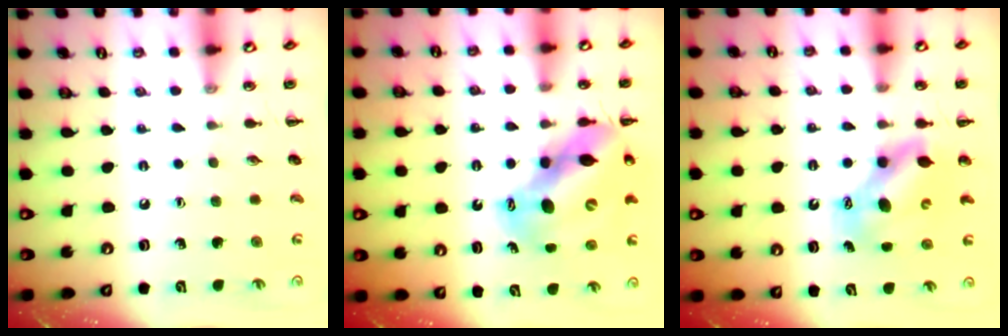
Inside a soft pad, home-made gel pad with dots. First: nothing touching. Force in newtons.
{"total": 14.1, "press": 13.6, "slide": 3.8}
{"total": 7.4, "press": 7.2, "slide": 1.5}